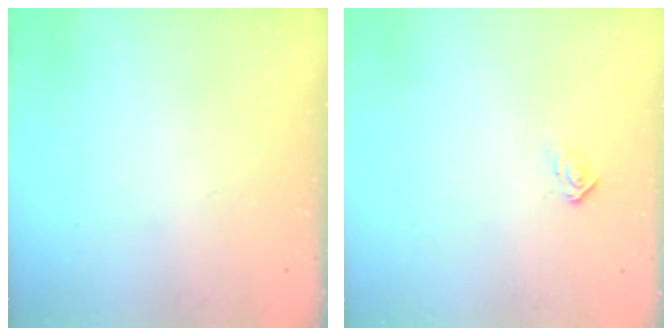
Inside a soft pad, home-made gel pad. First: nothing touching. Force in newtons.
{"total": 3.9, "press": 3.9, "slide": 0.2}